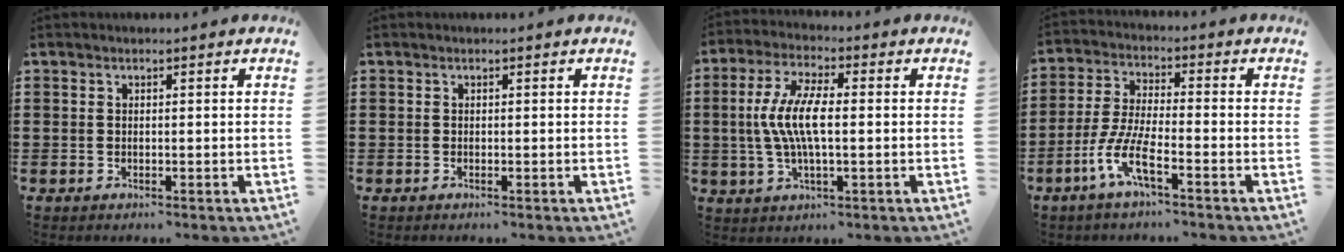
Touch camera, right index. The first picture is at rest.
{"total": 0.0}
{"total": 8.3, "force": [-0.4, 2.7, 7.9], "torque": [-0.174, -0.006, -0.018]}
{"total": 7.2, "force": [-4.2, 1.2, 5.8], "torque": [-0.150, -0.017, -0.088]}